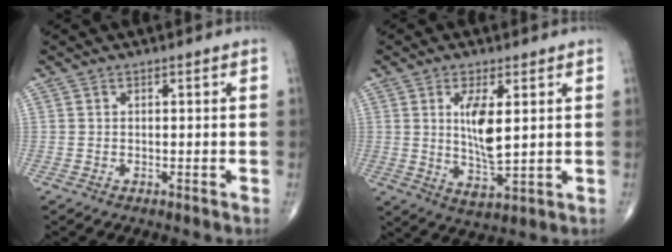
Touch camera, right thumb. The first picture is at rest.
{"total": 8.6, "force": [1.8, 3.0, 7.9], "torque": [-0.138, -0.025, 0.040]}